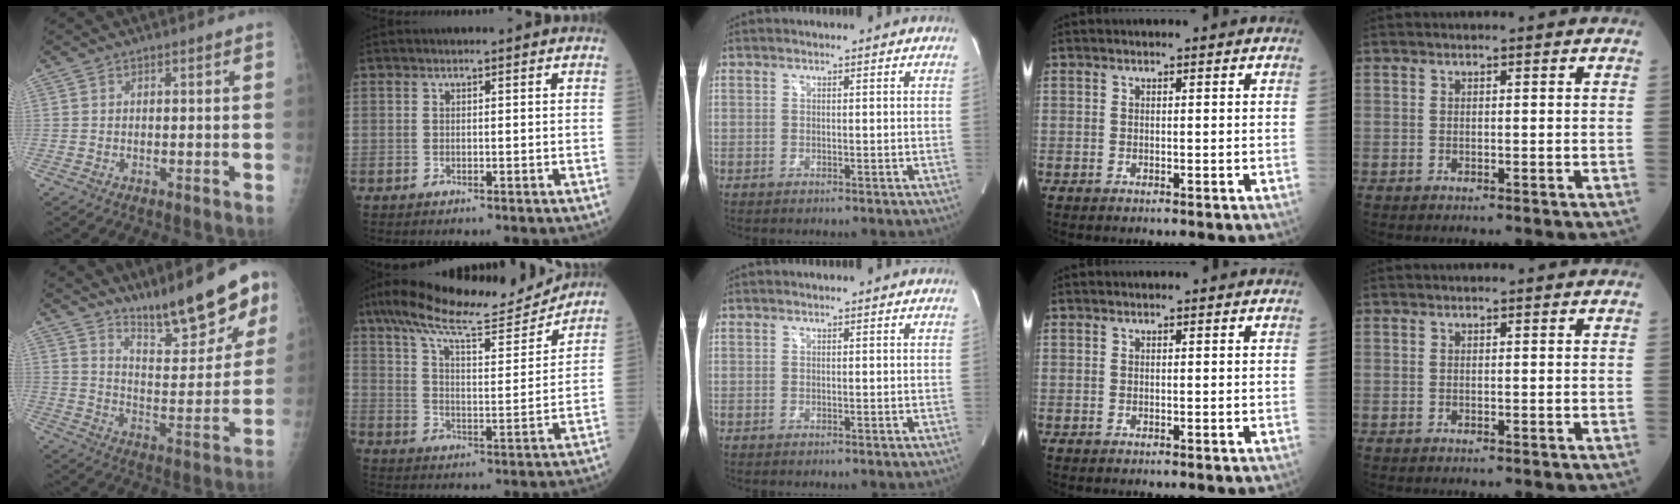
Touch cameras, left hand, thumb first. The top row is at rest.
{"thumb": {"total": 16.7, "force": [11.9, 4.2, 10.9], "torque": [-0.115, -0.074, 0.194]}, "index": {"total": 15.8, "force": [13.9, 1.7, 7.3], "torque": [-0.132, 0.003, 0.216]}}